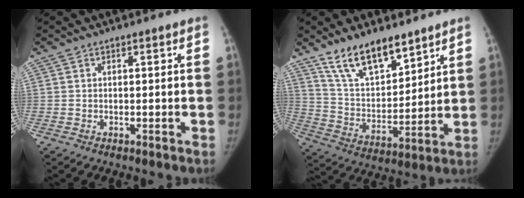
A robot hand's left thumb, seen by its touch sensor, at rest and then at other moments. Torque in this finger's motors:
{"motor_torque": [1.22, 1.22, 1.16, -1.10, 0.06]}